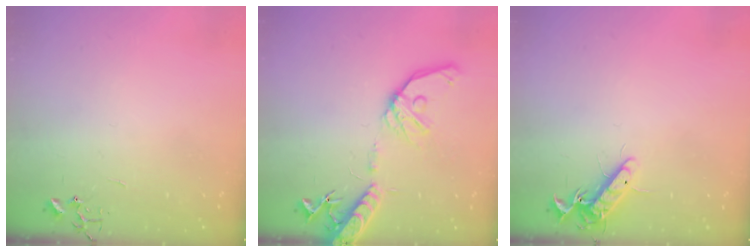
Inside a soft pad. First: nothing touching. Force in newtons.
{"total": 16.3, "press": 16.0, "slide": 3.2}
{"total": 10.7, "press": 10.5, "slide": 1.7}